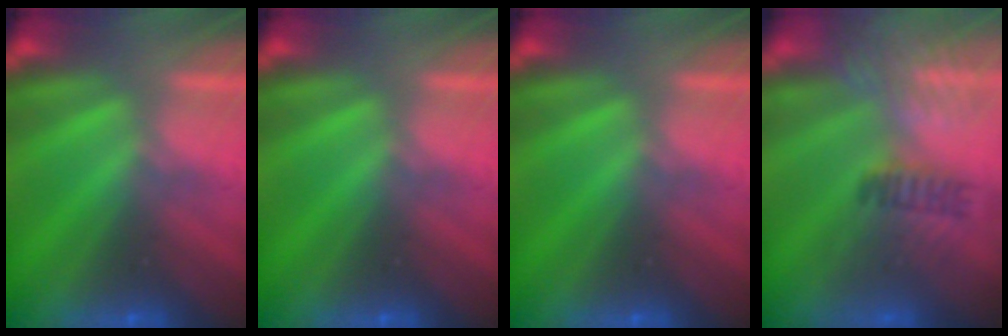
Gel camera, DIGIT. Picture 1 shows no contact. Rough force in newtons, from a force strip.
{"total": 0.0}
{"total": 0.0}
{"total": 5.8}